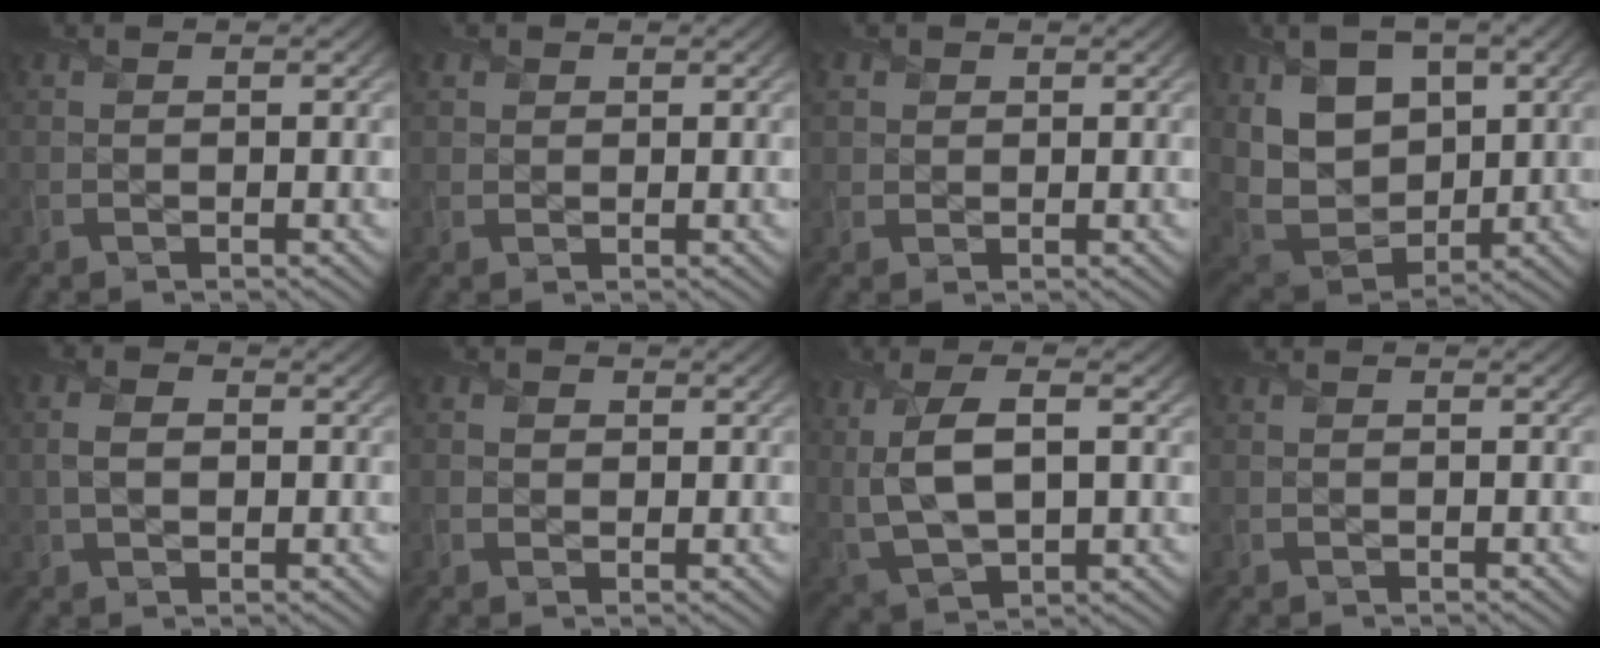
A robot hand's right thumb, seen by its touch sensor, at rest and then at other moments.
{"total": 1.7, "force": [1.0, 1.3, 0.3], "torque": [-0.011, 0.001, 0.021]}
{"total": 2.4, "force": [1.2, 2.0, 0.6], "torque": [-0.023, 0.001, 0.024]}
{"total": 11.8, "force": [3.8, 7.6, 8.3], "torque": [-0.185, -0.005, 0.074]}
{"total": 3.3, "force": [0.2, 2.2, 2.5], "torque": [-0.067, 0.003, 0.004]}
{"total": 1.4, "force": [0.3, 1.2, 0.6], "torque": [-0.016, -0.002, 0.008]}
{"total": 8.4, "force": [1.6, 4.0, 7.2], "torque": [-0.168, 0.001, 0.031]}
{"total": 0.0}